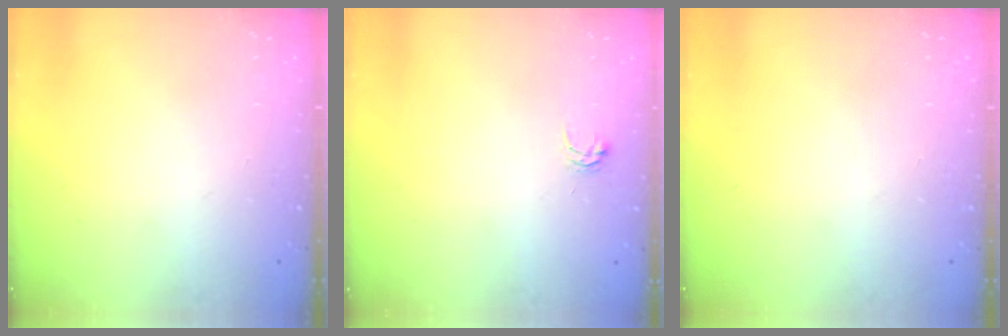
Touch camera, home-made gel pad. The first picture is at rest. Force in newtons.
{"total": 2.9, "press": 2.9, "slide": 0.4}
{"total": 0.0}